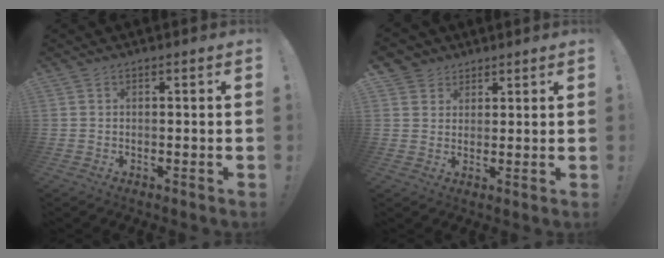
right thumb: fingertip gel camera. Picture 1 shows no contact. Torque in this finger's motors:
{"motor_torque": [-0.57, 1.09, 0.55, 0.40, 0.23]}